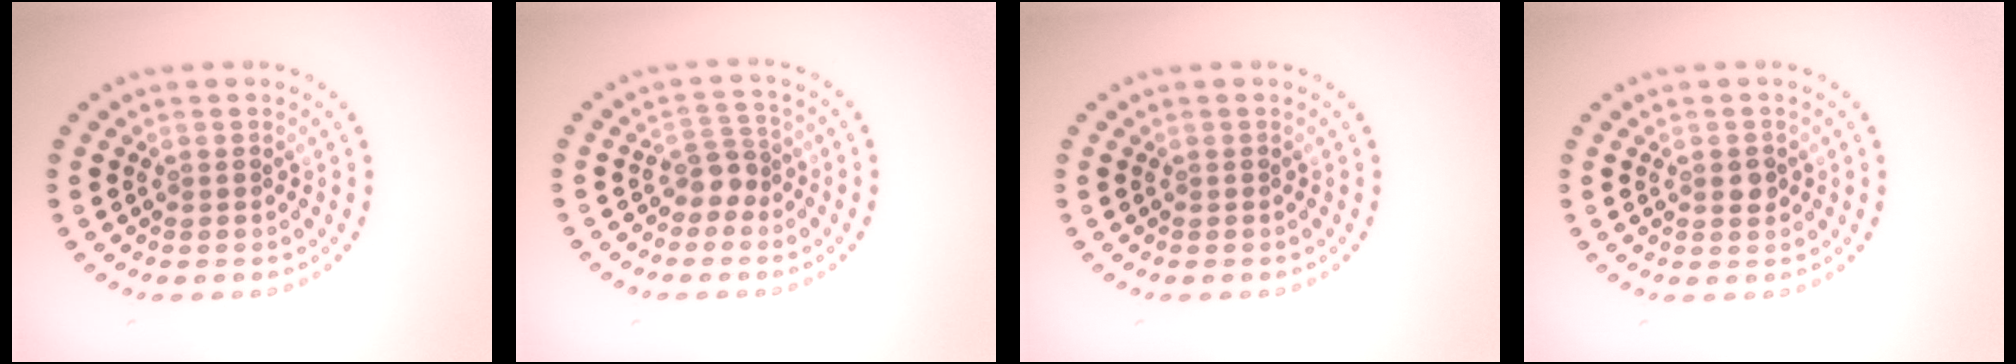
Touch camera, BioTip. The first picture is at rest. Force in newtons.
{"total": 2.1, "press": 1.6, "slide": 1.3}
{"total": 0.0}
{"total": 1.2, "press": 1.2, "slide": 0.2}